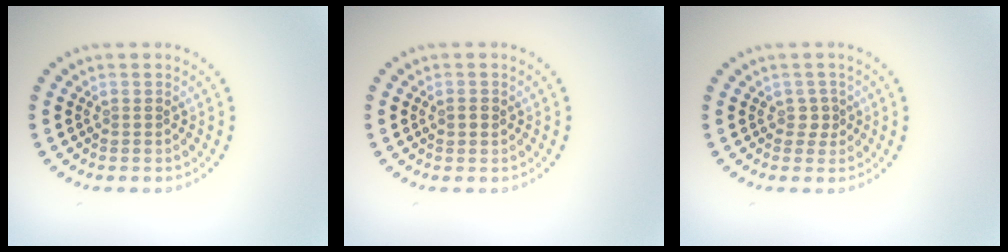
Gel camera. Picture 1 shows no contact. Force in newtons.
{"total": 1.1, "press": 1.0, "slide": 0.3}
{"total": 1.1, "press": 0.9, "slide": 0.6}